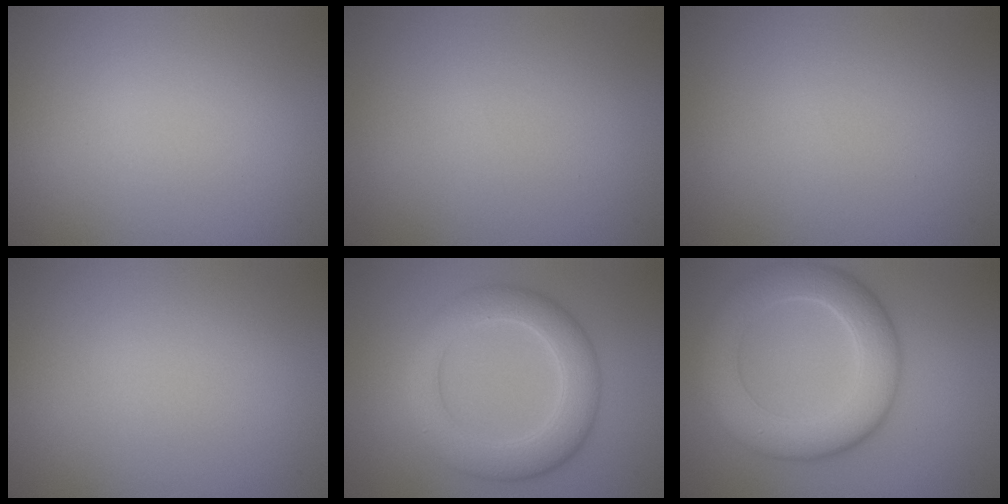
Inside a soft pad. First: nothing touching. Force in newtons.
{"total": 0.0}
{"total": 0.0}
{"total": 0.0}
{"total": 5.8, "press": 5.8, "slide": 0.3}
{"total": 7.1, "press": 7.1, "slide": 0.5}